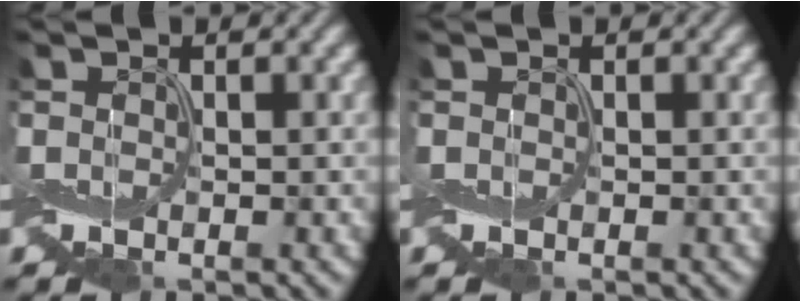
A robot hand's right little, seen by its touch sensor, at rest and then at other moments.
{"total": 0.0}